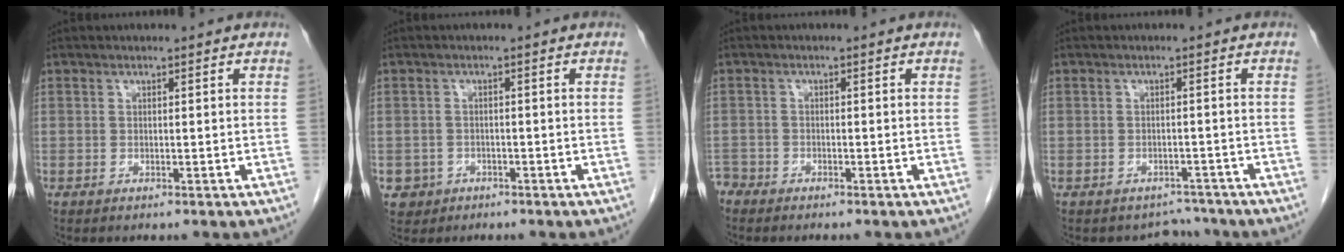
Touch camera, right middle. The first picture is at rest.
{"total": 3.0, "force": [-1.5, 2.6, 0.0], "torque": [0.000, 0.010, -0.022]}
{"total": 2.4, "force": [-2.3, 0.9, -0.1], "torque": [0.001, -0.003, -0.043]}
{"total": 3.1, "force": [-2.7, 1.2, -0.6], "torque": [0.009, 0.009, -0.037]}